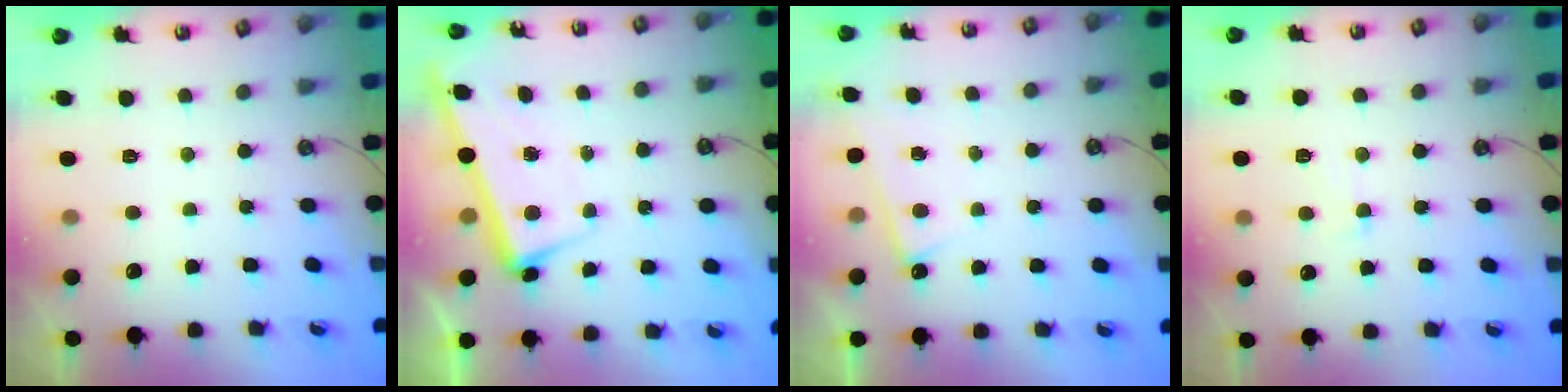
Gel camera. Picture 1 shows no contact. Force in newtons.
{"total": 2.6, "press": 2.4, "slide": 1.1}
{"total": 2.5, "press": 2.5, "slide": 0.3}
{"total": 0.8, "press": 0.2, "slide": 0.8}